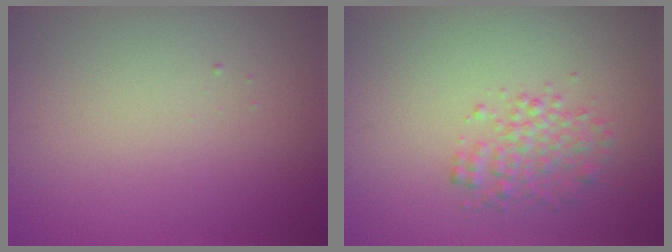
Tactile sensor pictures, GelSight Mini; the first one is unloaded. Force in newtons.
{"total": 2.4, "press": 2.4, "slide": 0.1}